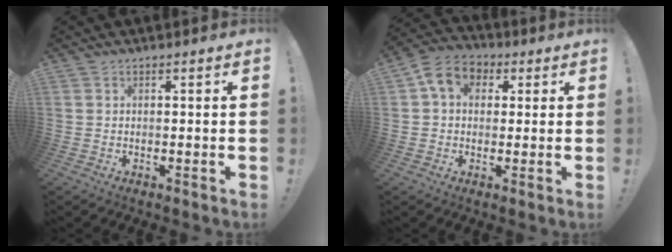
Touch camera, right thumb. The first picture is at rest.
{"total": 9.2, "force": [2.9, 7.0, 5.2], "torque": [-0.080, 0.005, 0.058]}